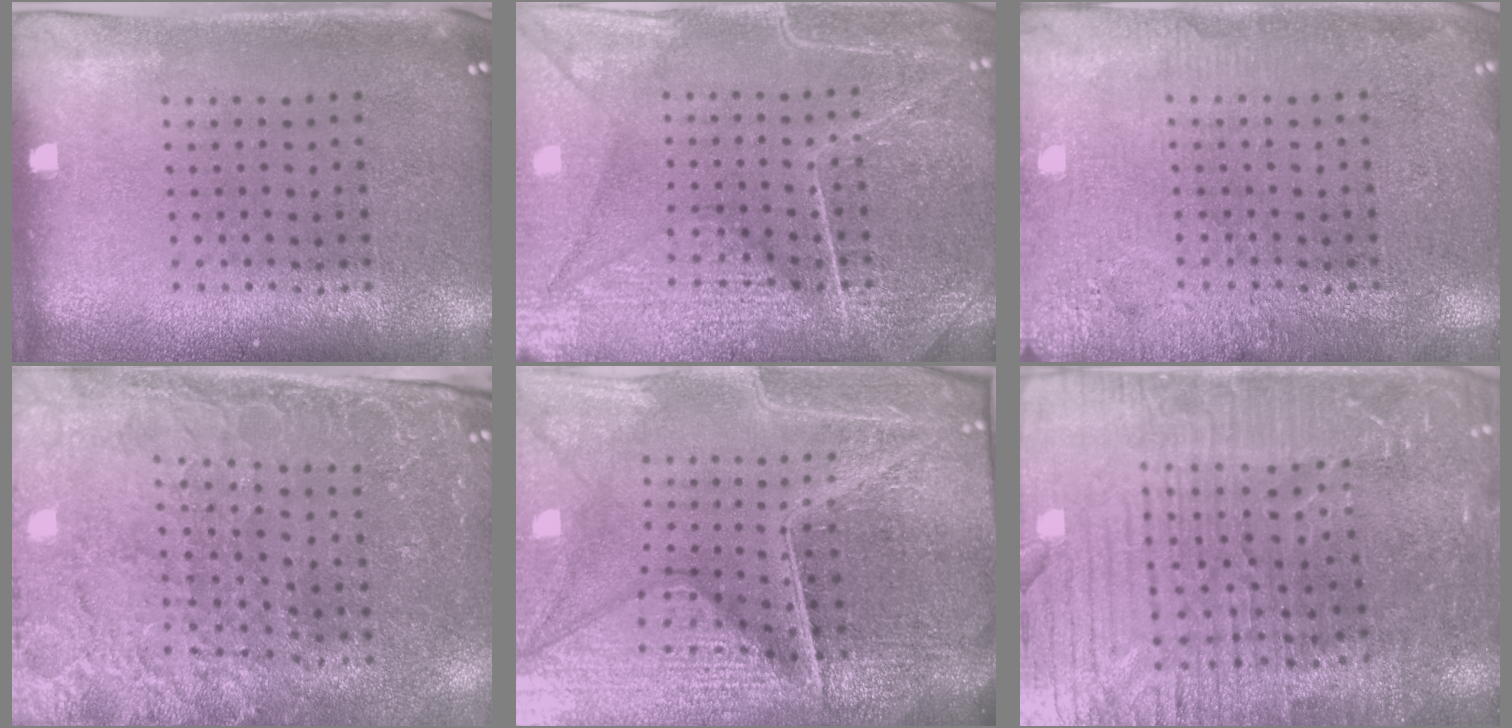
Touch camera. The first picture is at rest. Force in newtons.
{"total": 6.9, "press": 6.8, "slide": 0.9}
{"total": 3.8, "press": 3.8, "slide": 0.5}
{"total": 2.9, "press": 2.8, "slide": 0.8}
{"total": 6.9, "press": 6.1, "slide": 3.2}
{"total": 4.8, "press": 4.5, "slide": 1.6}